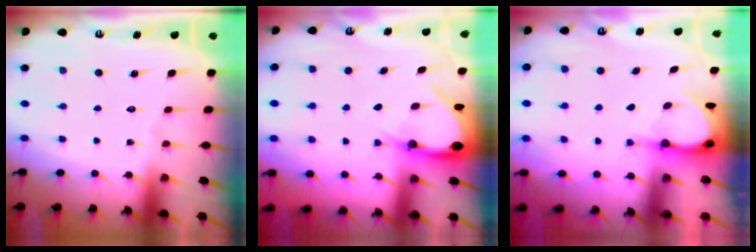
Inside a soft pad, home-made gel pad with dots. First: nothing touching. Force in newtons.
{"total": 4.7, "press": 4.6, "slide": 0.8}
{"total": 3.9, "press": 3.9, "slide": 0.3}